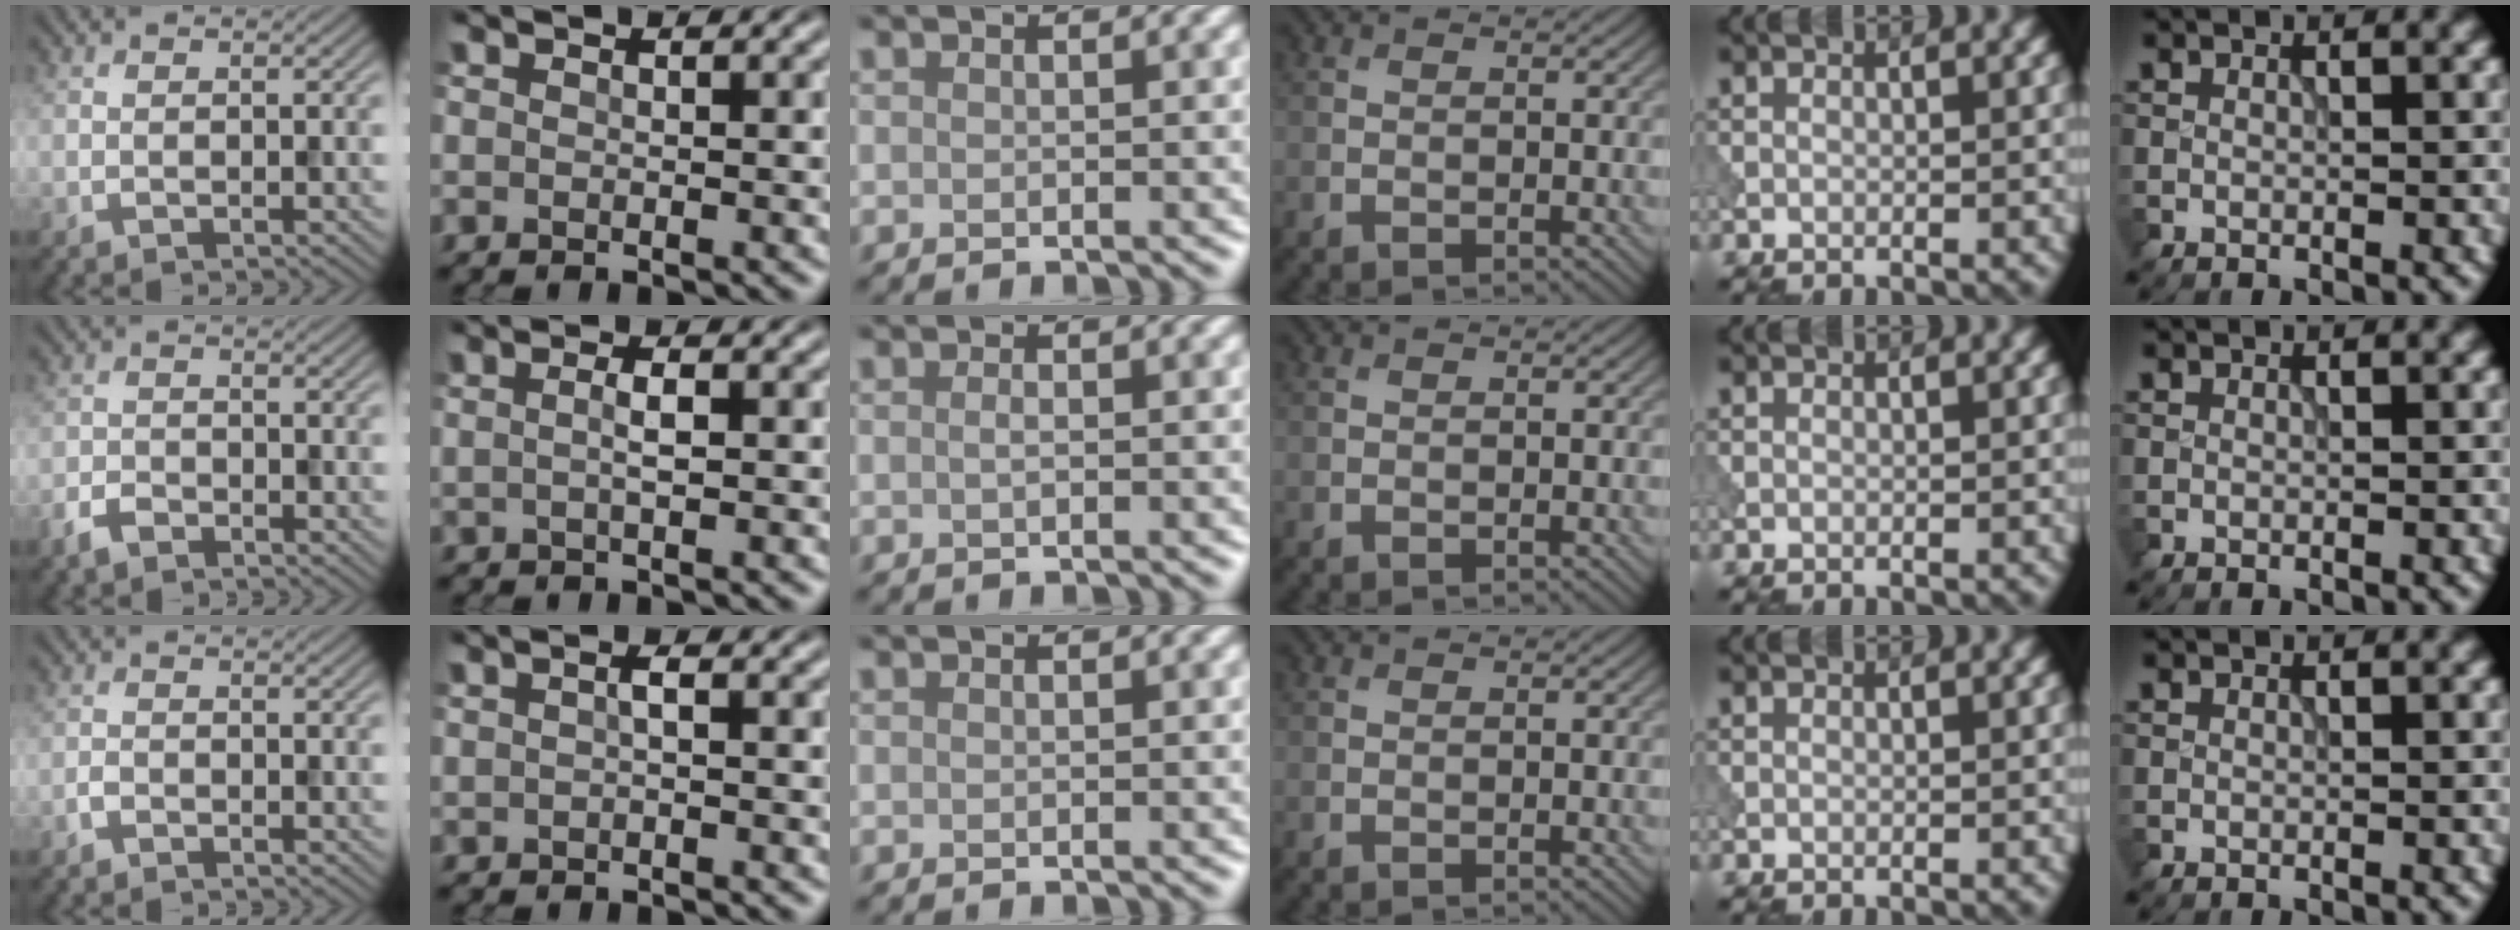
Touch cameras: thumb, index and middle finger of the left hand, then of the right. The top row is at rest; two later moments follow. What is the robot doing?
{"motion": "dispense", "object": "pipette"}